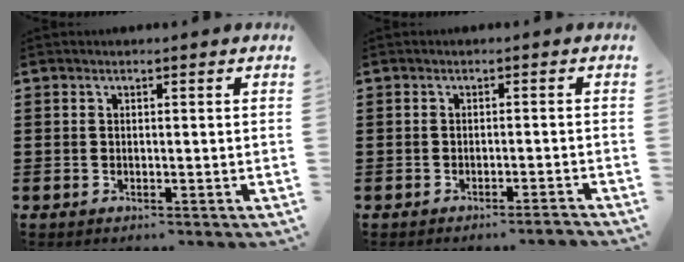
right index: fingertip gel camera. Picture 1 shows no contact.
{"total": 1.4, "force": [-1.3, -0.2, 0.6], "torque": [-0.011, 0.001, -0.025]}